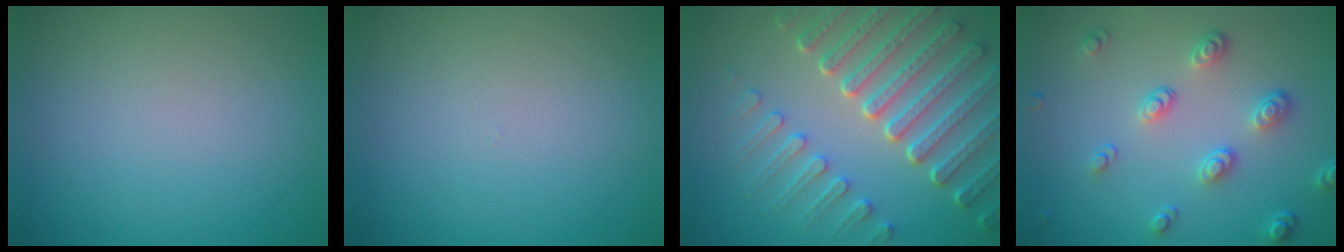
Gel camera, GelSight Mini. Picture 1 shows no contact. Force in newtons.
{"total": 0.0}
{"total": 7.8, "press": 6.0, "slide": 5.0}
{"total": 3.7, "press": 2.8, "slide": 2.3}